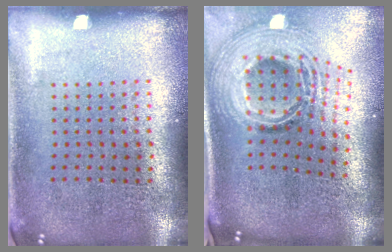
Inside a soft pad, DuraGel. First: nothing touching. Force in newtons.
{"total": 2.8, "press": 2.0, "slide": 2.0}